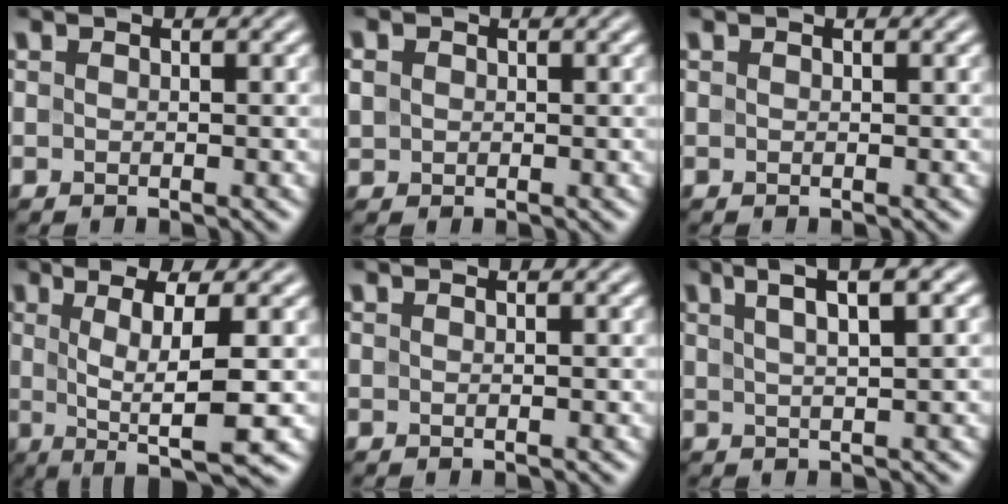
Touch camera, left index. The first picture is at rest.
{"total": 1.4, "force": [0.3, 1.3, 0.5], "torque": [-0.013, 0.003, 0.004]}
{"total": 0.0}
{"total": 7.5, "force": [-0.4, 1.8, 7.3], "torque": [-0.118, -0.001, -0.004]}
{"total": 0.6, "force": [0.0, 0.2, 0.5], "torque": [-0.005, 0.005, -0.001]}
{"total": 4.8, "force": [2.5, 1.0, 4.0], "torque": [-0.052, 0.015, 0.035]}